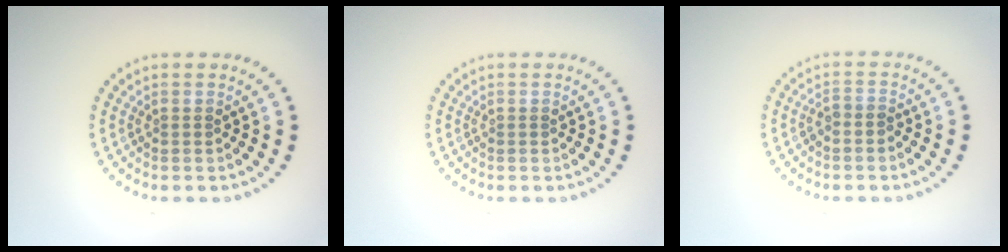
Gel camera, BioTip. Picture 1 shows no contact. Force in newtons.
{"total": 0.0}
{"total": 0.9, "press": 0.7, "slide": 0.6}